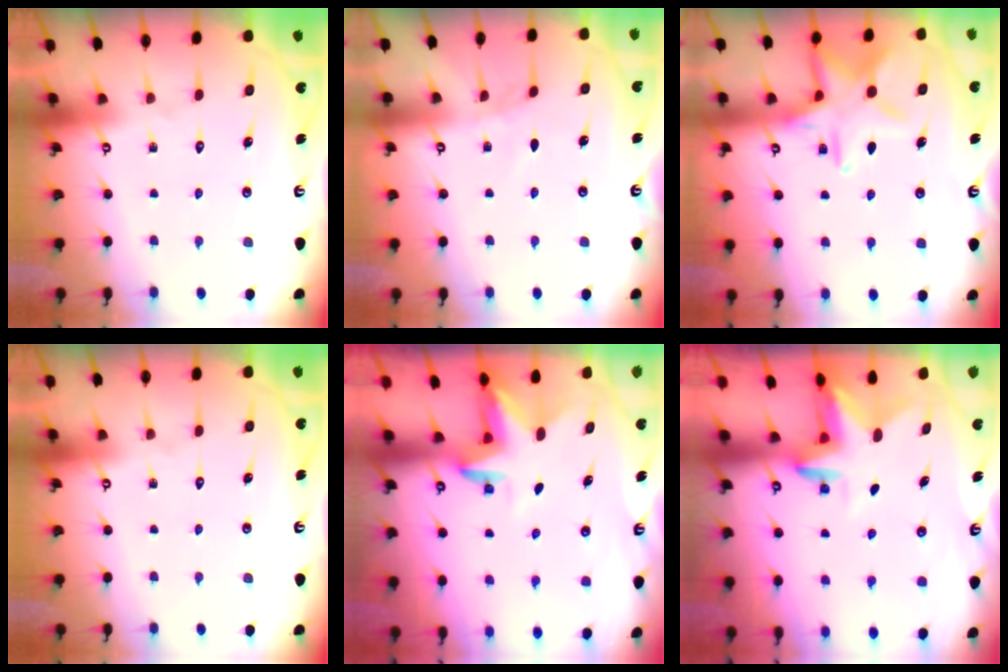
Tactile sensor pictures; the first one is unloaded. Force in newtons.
{"total": 3.2, "press": 3.2, "slide": 0.4}
{"total": 14.9, "press": 14.8, "slide": 1.0}
{"total": 0.0}
{"total": 3.2, "press": 3.2, "slide": 0.1}
{"total": 3.0, "press": 3.0, "slide": 0.3}